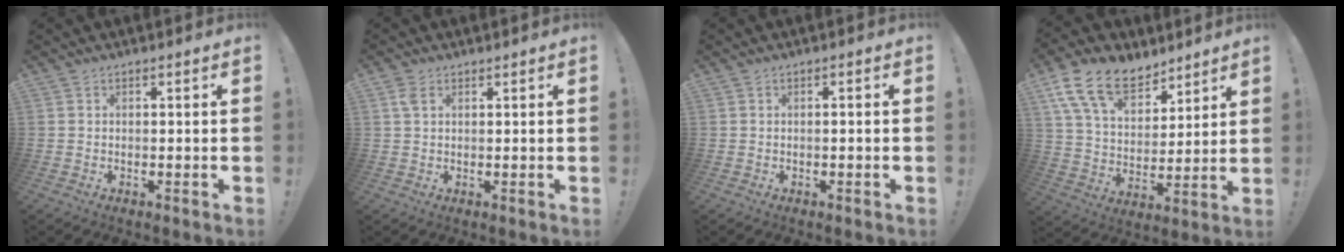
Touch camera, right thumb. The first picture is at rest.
{"total": 2.5, "force": [1.4, 1.3, 1.6], "torque": [-0.034, 0.001, 0.026]}
{"total": 1.0, "force": [-0.7, -0.3, 0.7], "torque": [-0.021, 0.002, -0.012]}
{"total": 16.9, "force": [10.7, 10.0, 8.3], "torque": [-0.157, -0.058, 0.202]}